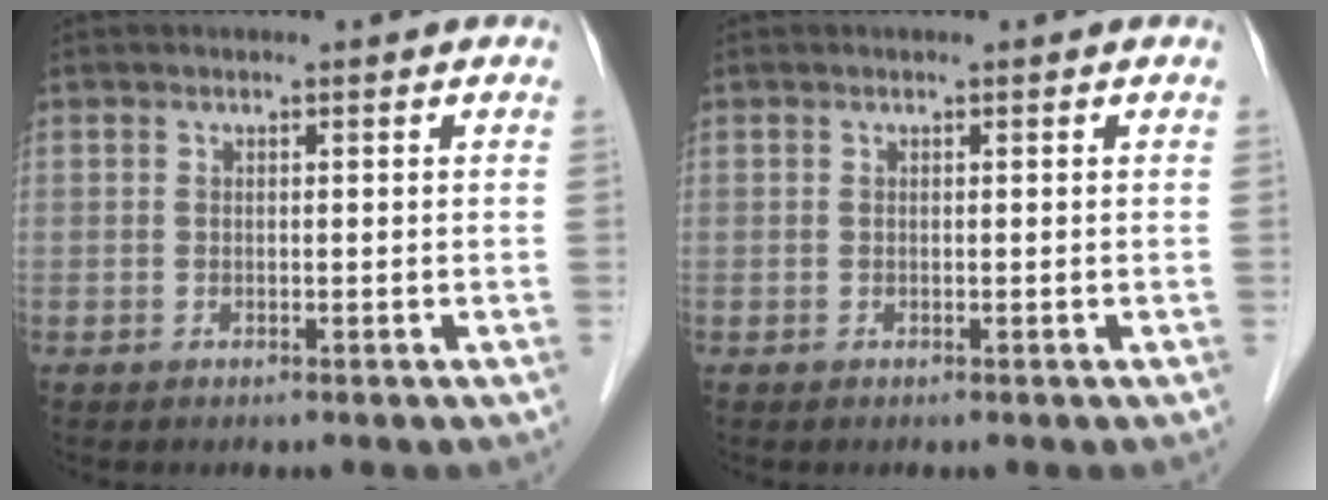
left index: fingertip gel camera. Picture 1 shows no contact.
{"total": 0.0}